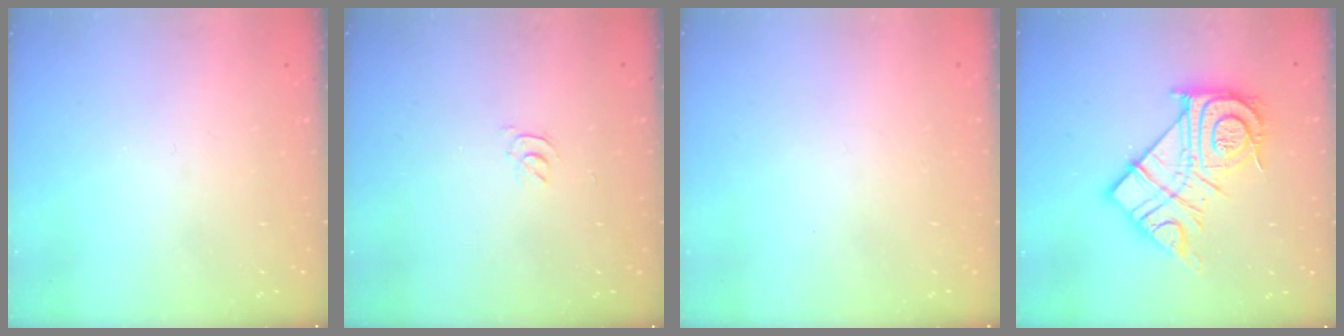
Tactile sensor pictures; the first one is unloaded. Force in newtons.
{"total": 2.9, "press": 2.9, "slide": 0.5}
{"total": 1.7, "press": 1.7, "slide": 0.1}
{"total": 20.9, "press": 20.8, "slide": 1.9}